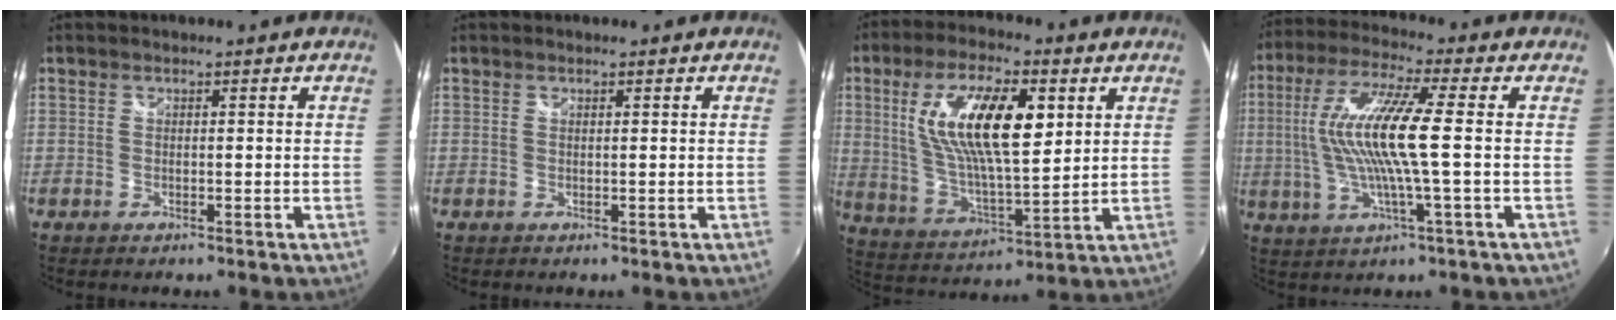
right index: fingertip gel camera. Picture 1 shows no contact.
{"total": 0.0}
{"total": 17.4, "force": [5.3, 6.0, 15.4], "torque": [-0.293, 0.007, 0.104]}
{"total": 13.4, "force": [0.1, 0.6, 13.4], "torque": [-0.257, 0.001, 0.004]}